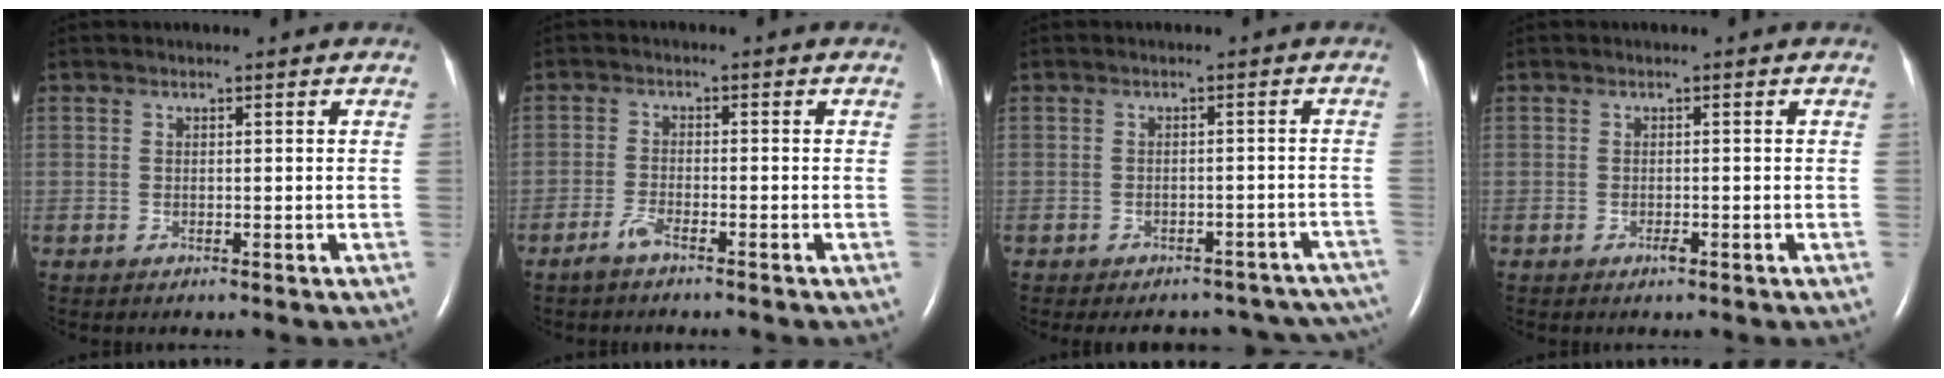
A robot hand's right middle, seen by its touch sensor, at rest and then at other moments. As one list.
[{"total": 2.5, "force": [-2.1, 0.2, 1.5], "torque": [-0.042, -0.004, -0.043]}, {"total": 19.0, "force": [-16.5, 7.5, 5.6], "torque": [-0.083, 0.018, -0.172]}, {"total": 0.9, "force": [-0.6, 0.1, 0.6], "torque": [-0.015, -0.001, -0.009]}]